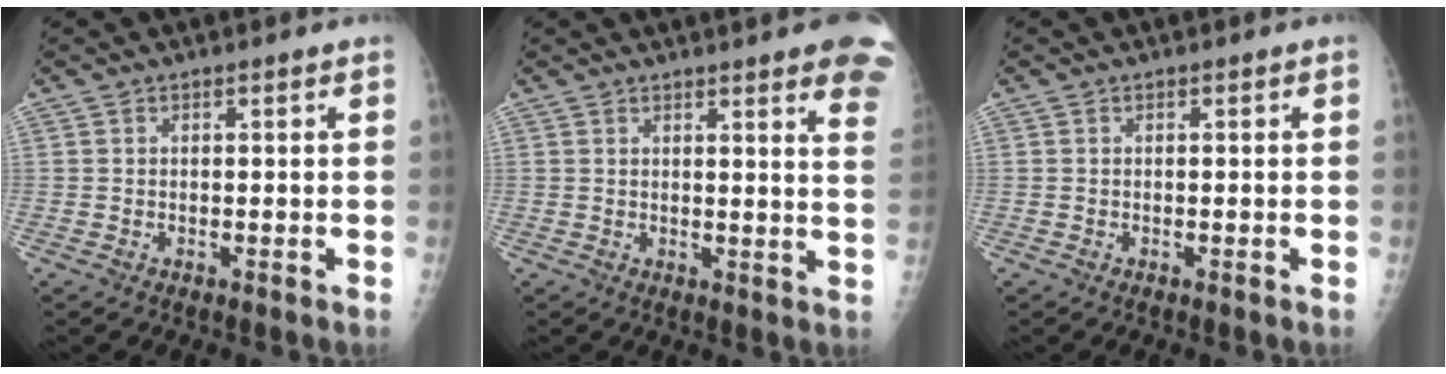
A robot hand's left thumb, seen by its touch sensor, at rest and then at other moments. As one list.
[{"total": 12.5, "force": [8.8, 1.5, 8.8], "torque": [-0.084, -0.032, 0.081]}, {"total": 0.0}]